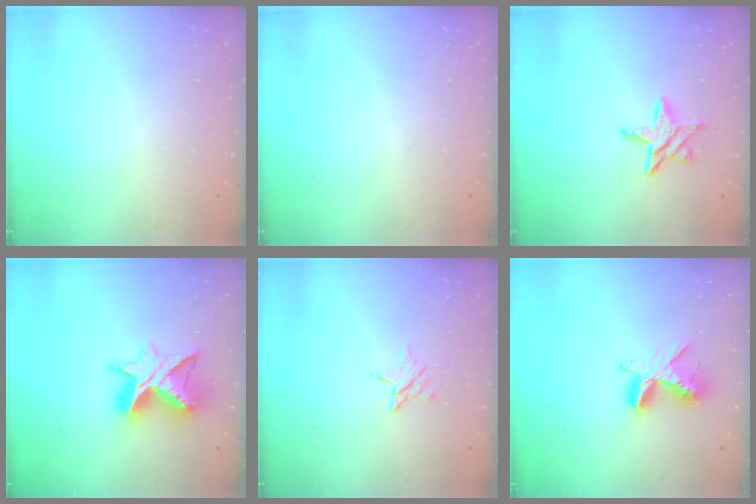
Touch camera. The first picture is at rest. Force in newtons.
{"total": 0.0}
{"total": 9.0, "press": 9.0, "slide": 0.4}
{"total": 11.4, "press": 11.3, "slide": 1.0}
{"total": 3.9, "press": 3.9, "slide": 0.3}
{"total": 9.4, "press": 9.4, "slide": 0.5}